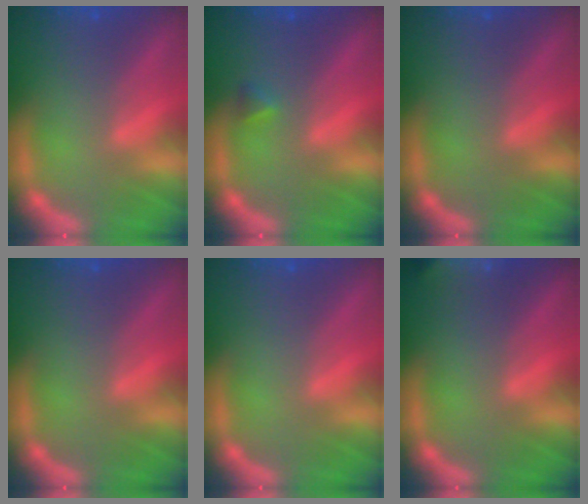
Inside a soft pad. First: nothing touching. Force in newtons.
{"total": 0.9}
{"total": 0.0}
{"total": 0.0}
{"total": 0.0}
{"total": 7.9}